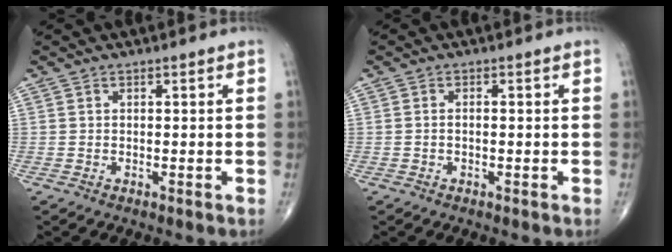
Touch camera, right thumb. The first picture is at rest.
{"total": 0.9, "force": [-0.1, 0.4, 0.8], "torque": [-0.017, 0.006, -0.003]}